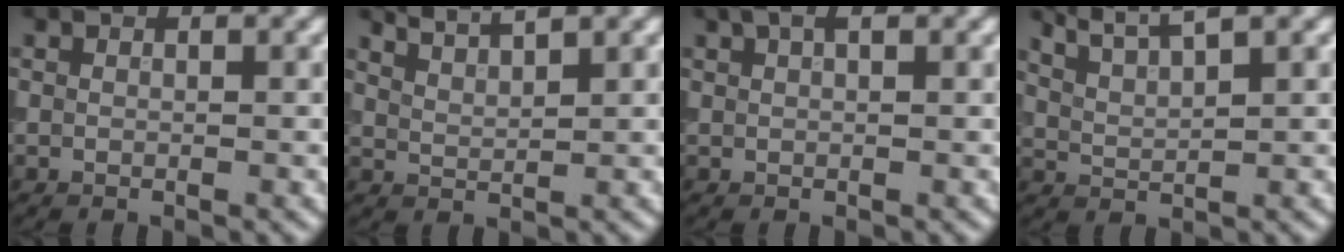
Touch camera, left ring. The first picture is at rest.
{"total": 2.9, "force": [2.7, 0.4, 1.0], "torque": [-0.008, 0.010, 0.042]}
{"total": 1.7, "force": [1.1, 0.5, 1.2], "torque": [-0.018, 0.004, 0.019]}
{"total": 3.8, "force": [3.3, 0.6, 1.9], "torque": [-0.029, 0.011, 0.056]}